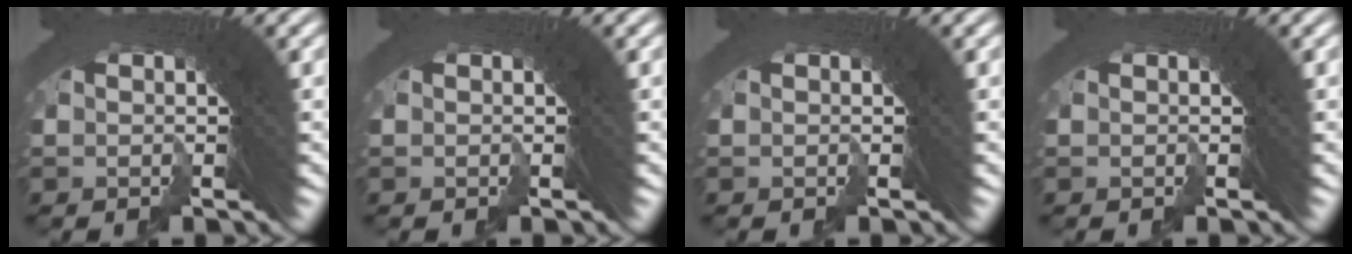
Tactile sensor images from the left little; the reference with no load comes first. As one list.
[{"total": 0.0}, {"total": 0.0}, {"total": 0.0}]